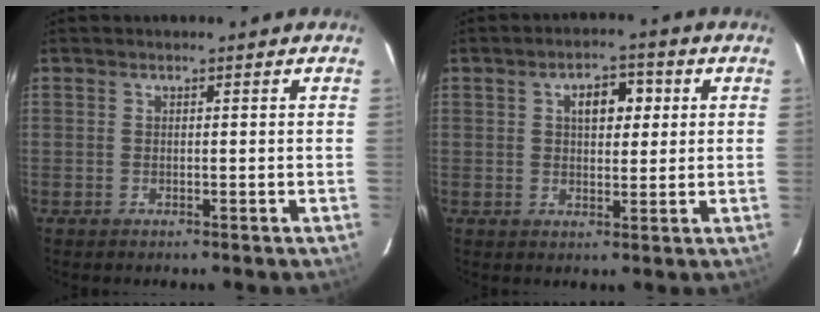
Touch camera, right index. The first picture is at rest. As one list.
[{"total": 5.5, "force": [1.6, 2.7, 4.6], "torque": [-0.072, 0.016, 0.026]}]